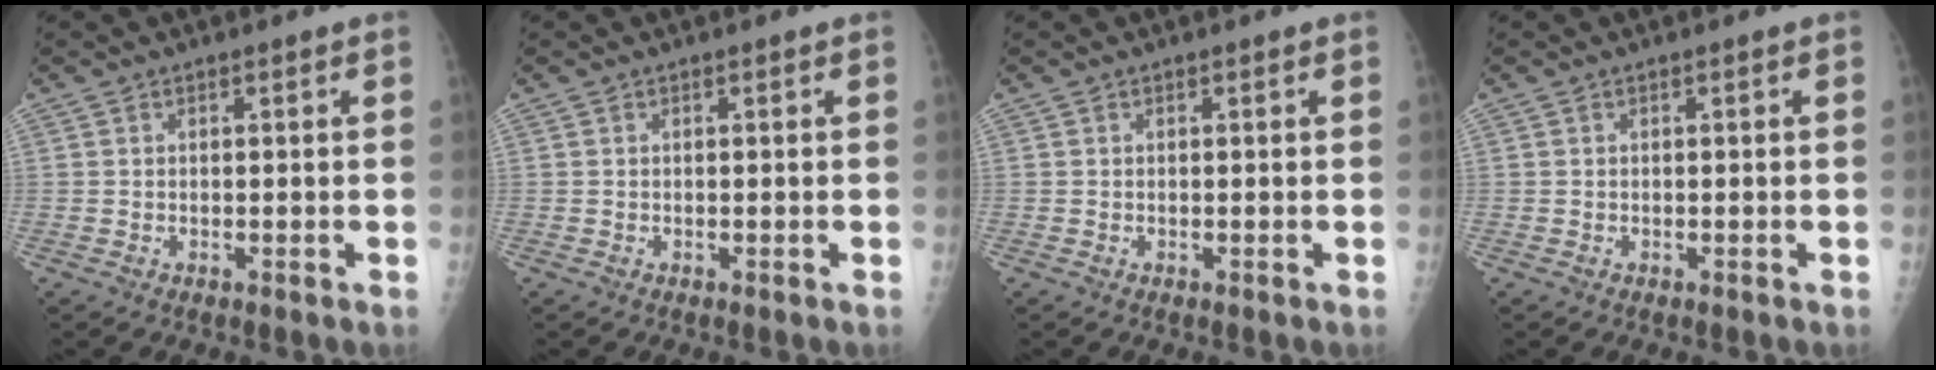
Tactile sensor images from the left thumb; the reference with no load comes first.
{"total": 0.0}
{"total": 0.0}
{"total": 0.0}